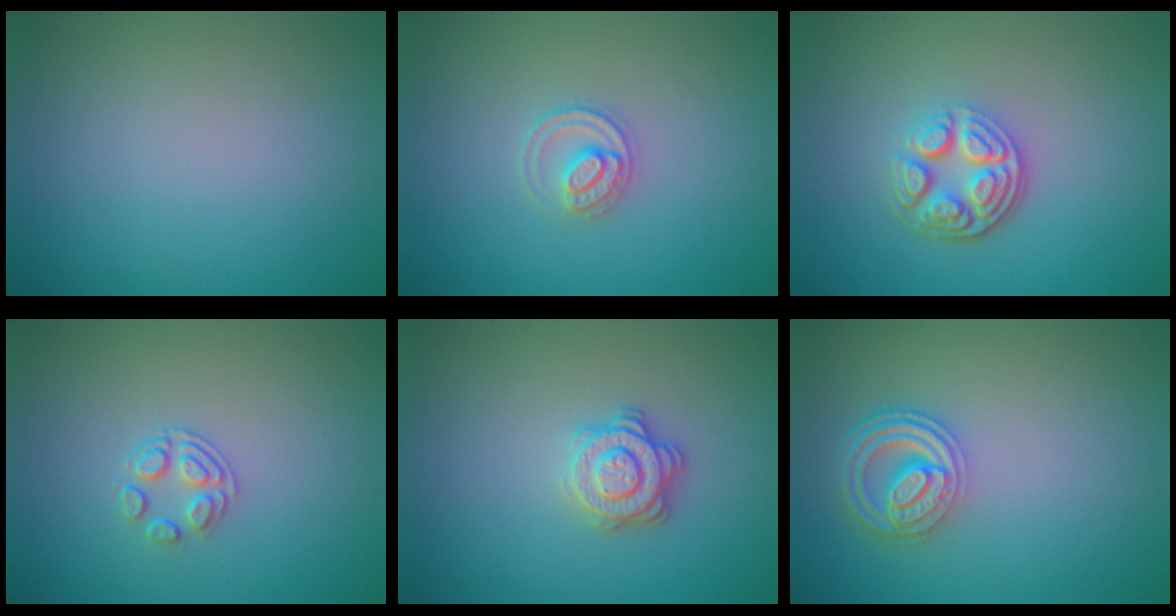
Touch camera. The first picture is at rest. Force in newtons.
{"total": 2.2, "press": 2.2, "slide": 0.2}
{"total": 4.7, "press": 3.4, "slide": 3.1}
{"total": 1.8, "press": 1.2, "slide": 1.4}
{"total": 2.9, "press": 2.8, "slide": 0.9}
{"total": 4.5, "press": 3.7, "slide": 2.5}